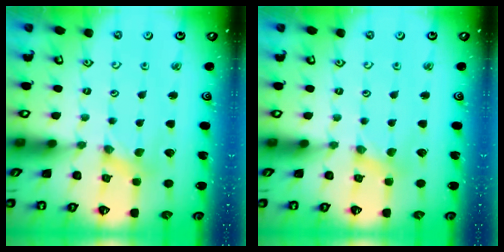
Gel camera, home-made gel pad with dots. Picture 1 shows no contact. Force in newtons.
{"total": 0.7, "press": 0.7, "slide": 0.1}